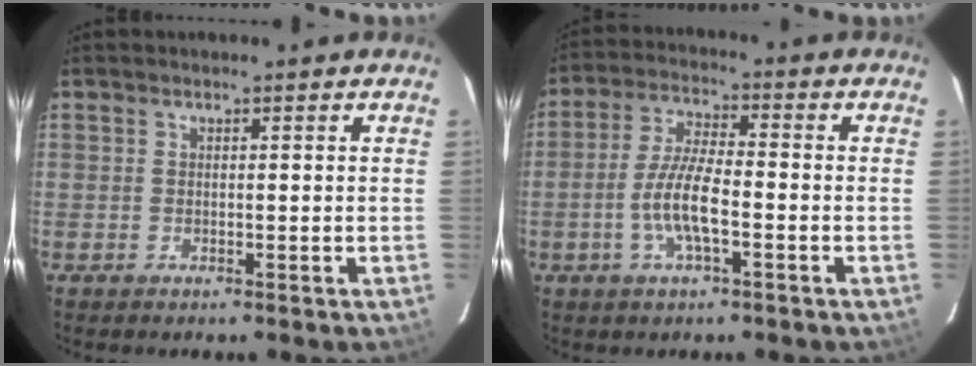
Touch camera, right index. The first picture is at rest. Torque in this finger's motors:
{"motor_torque": [1.18, -0.71, 0.81, 0.20]}